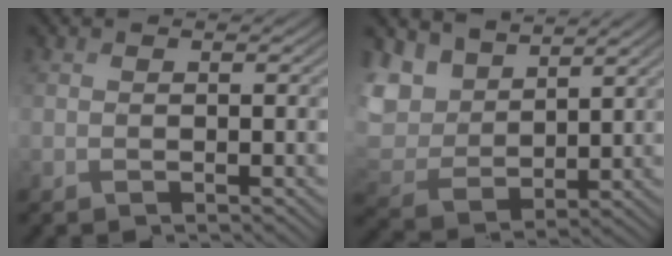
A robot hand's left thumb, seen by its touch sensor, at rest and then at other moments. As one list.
[{"total": 8.8, "force": [5.6, 5.4, 3.9], "torque": [-0.127, 0.003, 0.102]}]